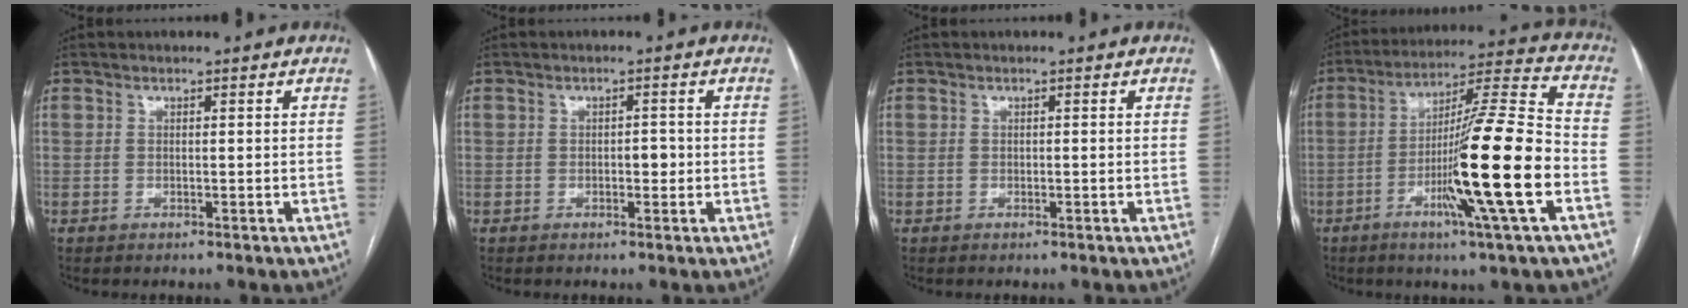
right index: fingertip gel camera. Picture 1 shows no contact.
{"total": 1.7, "force": [-0.2, 1.0, 1.4], "torque": [-0.017, 0.004, -0.002]}
{"total": 0.0}
{"total": 17.9, "force": [-5.3, -1.0, 17.1], "torque": [-0.291, -0.008, -0.097]}